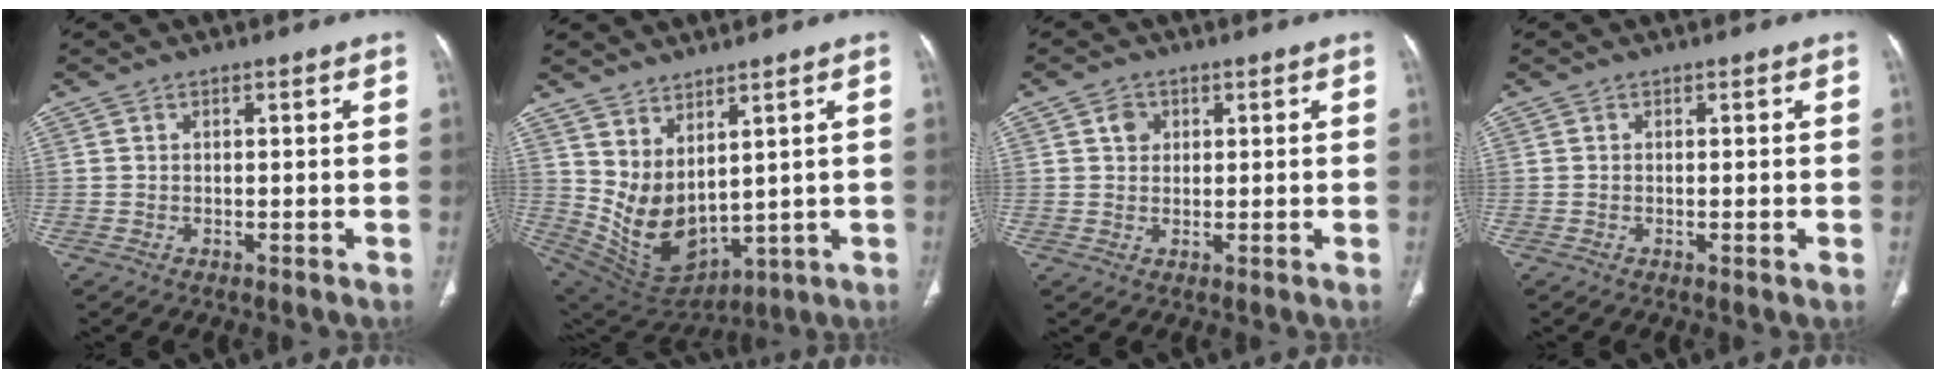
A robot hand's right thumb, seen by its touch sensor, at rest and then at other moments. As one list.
[{"total": 11.3, "force": [4.3, 6.1, 8.5], "torque": [-0.136, -0.040, 0.116]}, {"total": 2.6, "force": [1.1, 2.2, 1.0], "torque": [-0.004, -0.004, 0.018]}, {"total": 0.6, "force": [-0.1, -0.1, 0.6], "torque": [-0.015, -0.004, 0.000]}]